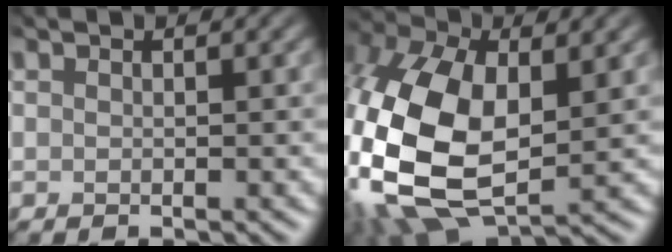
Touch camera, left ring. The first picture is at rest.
{"total": 14.8, "force": [-1.5, 8.9, 11.7], "torque": [-0.287, -0.024, -0.024]}